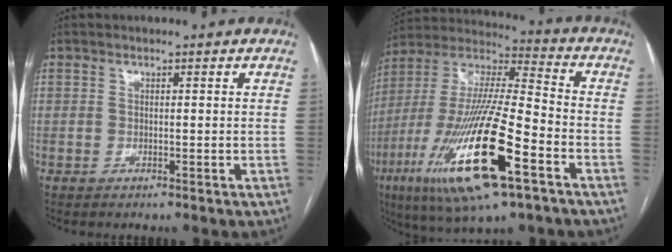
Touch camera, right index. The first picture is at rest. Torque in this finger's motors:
{"motor_torque": [1.44, -0.70, 0.37, 0.10]}